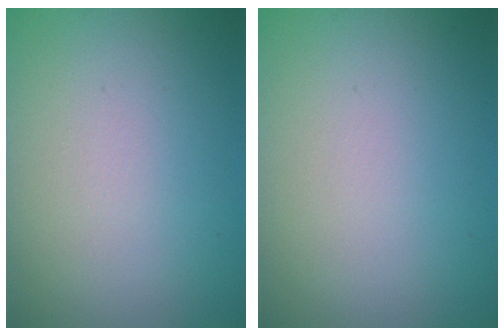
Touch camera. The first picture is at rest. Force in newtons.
{"total": 0.0}